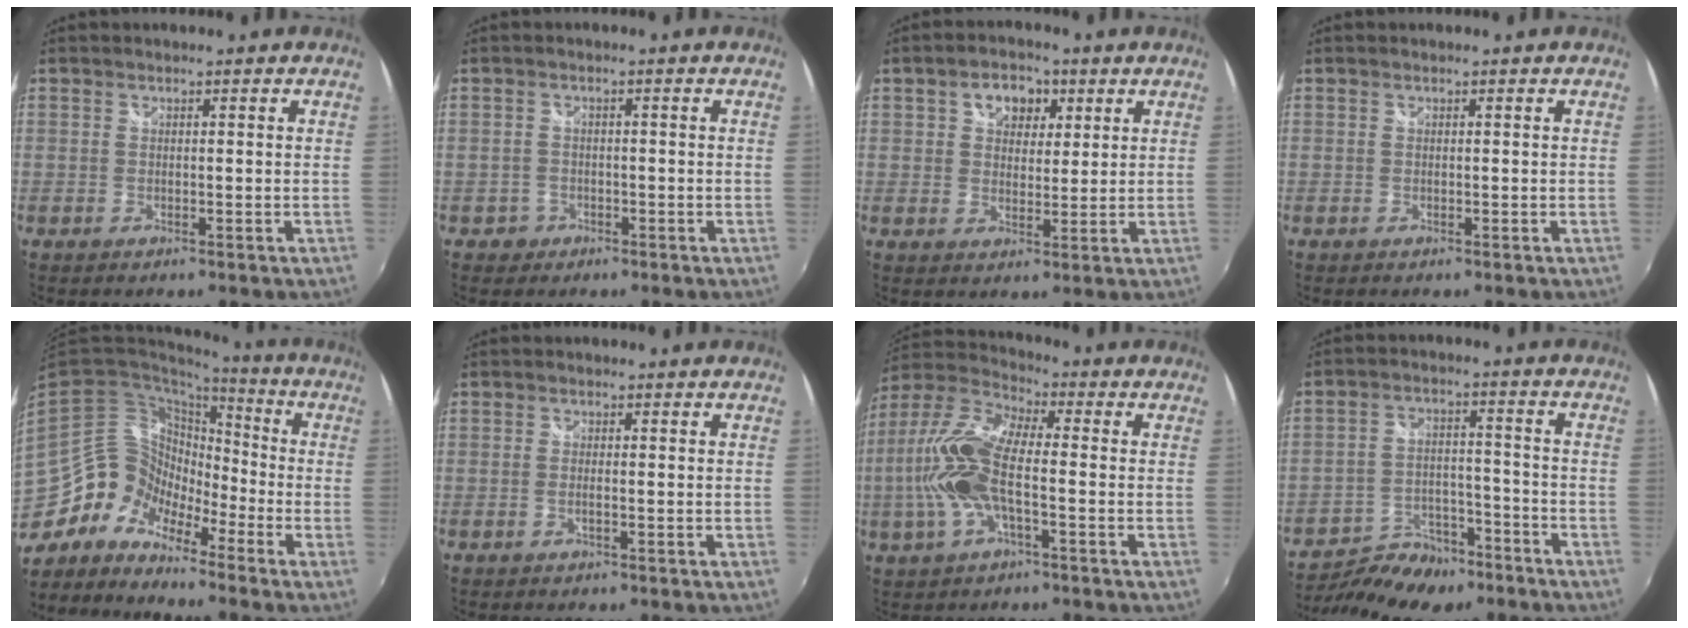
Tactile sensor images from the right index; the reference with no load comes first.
{"total": 2.5, "force": [-1.2, 2.1, 0.4], "torque": [-0.013, 0.003, -0.017]}
{"total": 6.4, "force": [2.7, 4.6, 3.5], "torque": [-0.052, 0.017, 0.042]}
{"total": 0.0}
{"total": 12.1, "force": [-9.2, 6.5, 4.4], "torque": [-0.071, 0.023, -0.194]}
{"total": 1.1, "force": [-0.5, 0.0, 1.0], "torque": [-0.022, 0.000, -0.010]}
{"total": 14.4, "force": [-2.4, 5.1, 13.2], "torque": [-0.281, 0.005, -0.053]}
{"total": 14.4, "force": [-11.5, 6.7, 5.6], "torque": [-0.137, 0.000, -0.175]}